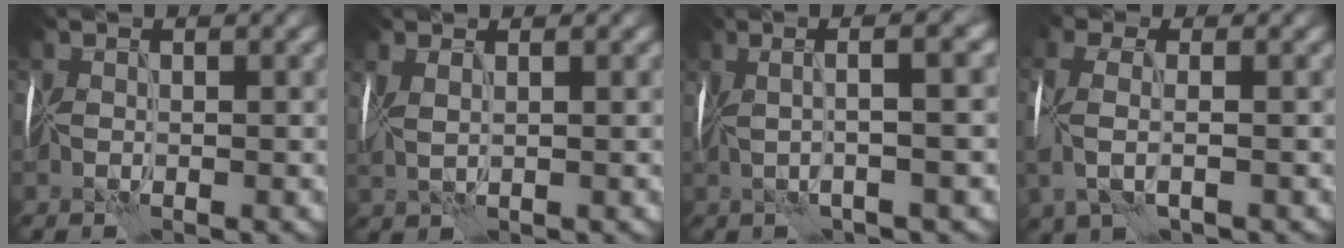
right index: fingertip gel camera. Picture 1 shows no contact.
{"total": 2.0, "force": [1.1, 0.6, 1.6], "torque": [-0.030, 0.013, 0.020]}
{"total": 6.2, "force": [1.2, 1.2, 6.0], "torque": [-0.077, 0.025, 0.017]}
{"total": 4.1, "force": [-0.3, 1.7, 3.7], "torque": [-0.101, -0.002, -0.011]}